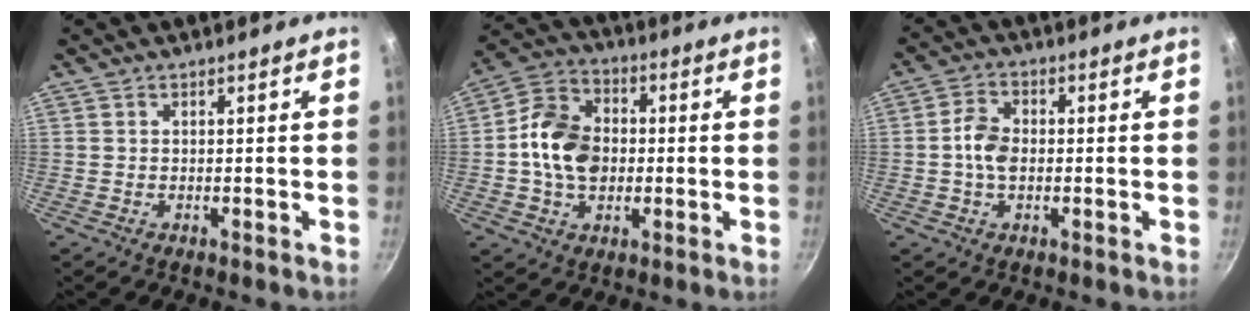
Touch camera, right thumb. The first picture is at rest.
{"total": 12.5, "force": [-0.6, 9.3, 8.3], "torque": [-0.125, 0.019, -0.026]}
{"total": 5.4, "force": [-0.5, 3.6, 4.1], "torque": [-0.073, 0.017, -0.016]}